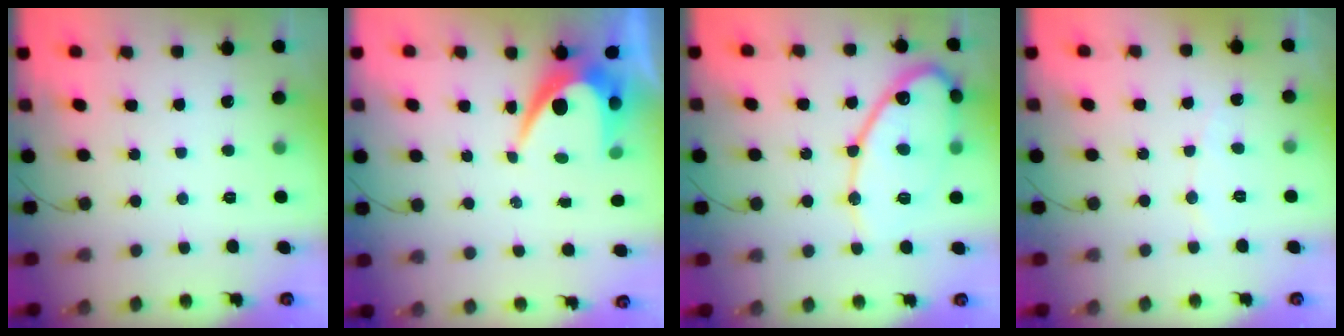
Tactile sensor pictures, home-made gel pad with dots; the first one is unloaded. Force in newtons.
{"total": 8.0, "press": 7.9, "slide": 0.7}
{"total": 18.4, "press": 18.3, "slide": 1.4}
{"total": 3.0, "press": 2.9, "slide": 0.3}